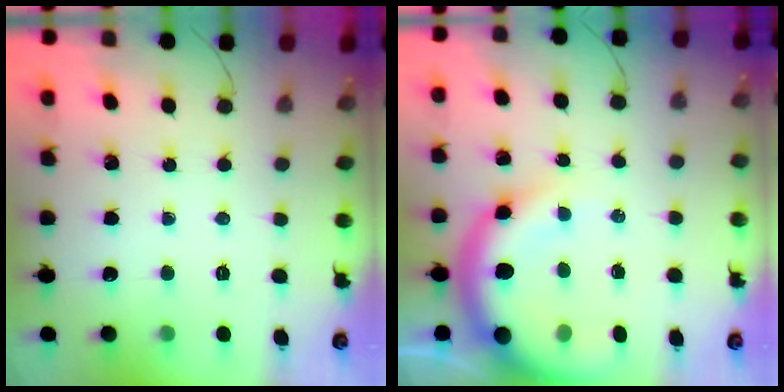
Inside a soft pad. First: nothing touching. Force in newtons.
{"total": 14.3, "press": 13.8, "slide": 3.7}